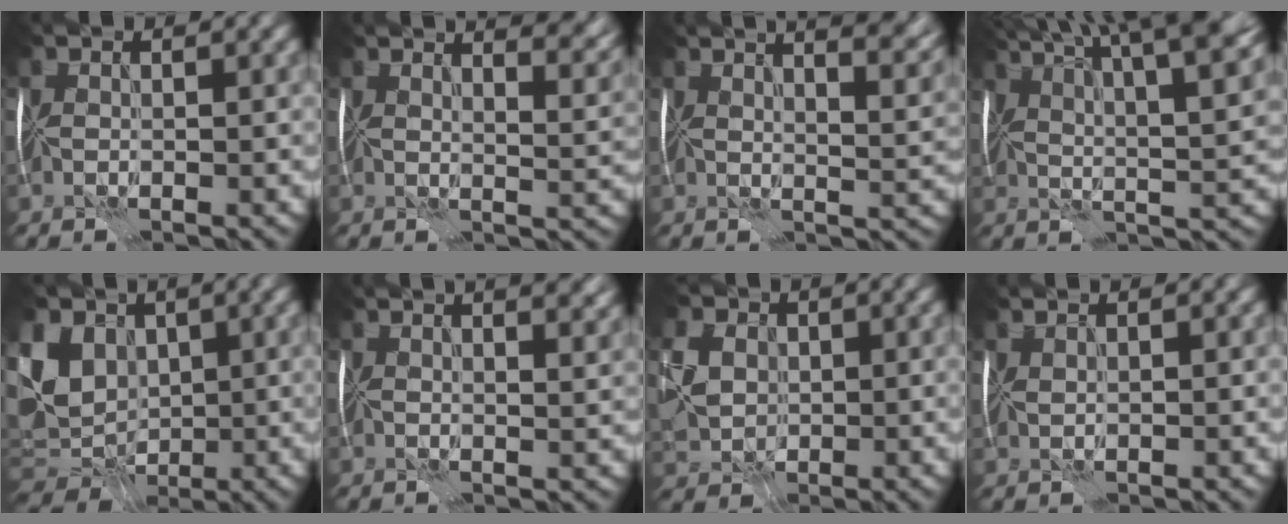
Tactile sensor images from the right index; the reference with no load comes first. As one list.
[{"total": 9.3, "force": [6.7, 2.9, 5.7], "torque": [-0.047, 0.035, 0.055]}, {"total": 11.8, "force": [7.7, 4.1, 7.9], "torque": [-0.074, 0.047, 0.072]}, {"total": 12.2, "force": [7.0, 3.5, 9.4], "torque": [-0.141, 0.029, 0.077]}, {"total": 9.9, "force": [2.2, 7.6, 6.0], "torque": [-0.141, 0.021, 0.042]}, {"total": 8.8, "force": [5.6, 3.7, 5.7], "torque": [-0.039, 0.048, 0.043]}, {"total": 5.3, "force": [0.6, 4.2, 3.2], "torque": [-0.093, 0.008, 0.008]}, {"total": 1.2, "force": [1.0, 0.1, 0.6], "torque": [-0.008, 0.004, 0.006]}]